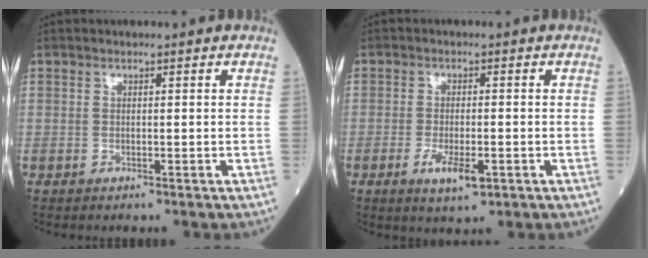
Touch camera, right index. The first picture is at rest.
{"total": 4.5, "force": [-1.9, 1.2, 3.9], "torque": [-0.076, -0.005, -0.025]}